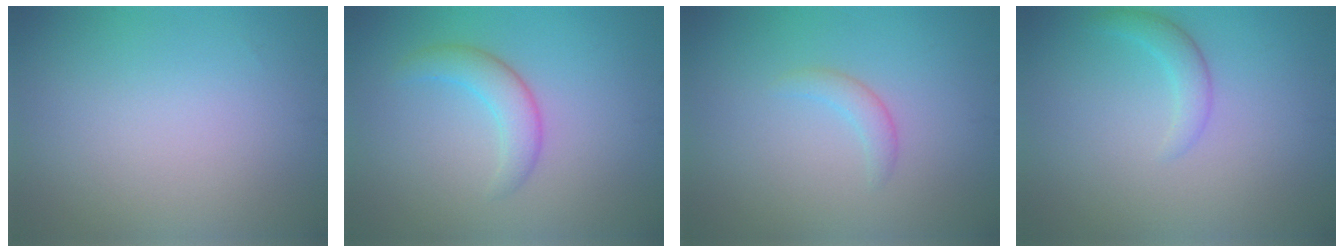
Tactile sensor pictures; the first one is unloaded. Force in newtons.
{"total": 2.9, "press": 2.9, "slide": 0.1}
{"total": 1.4, "press": 1.4, "slide": 0.2}
{"total": 1.7, "press": 1.7, "slide": 0.1}